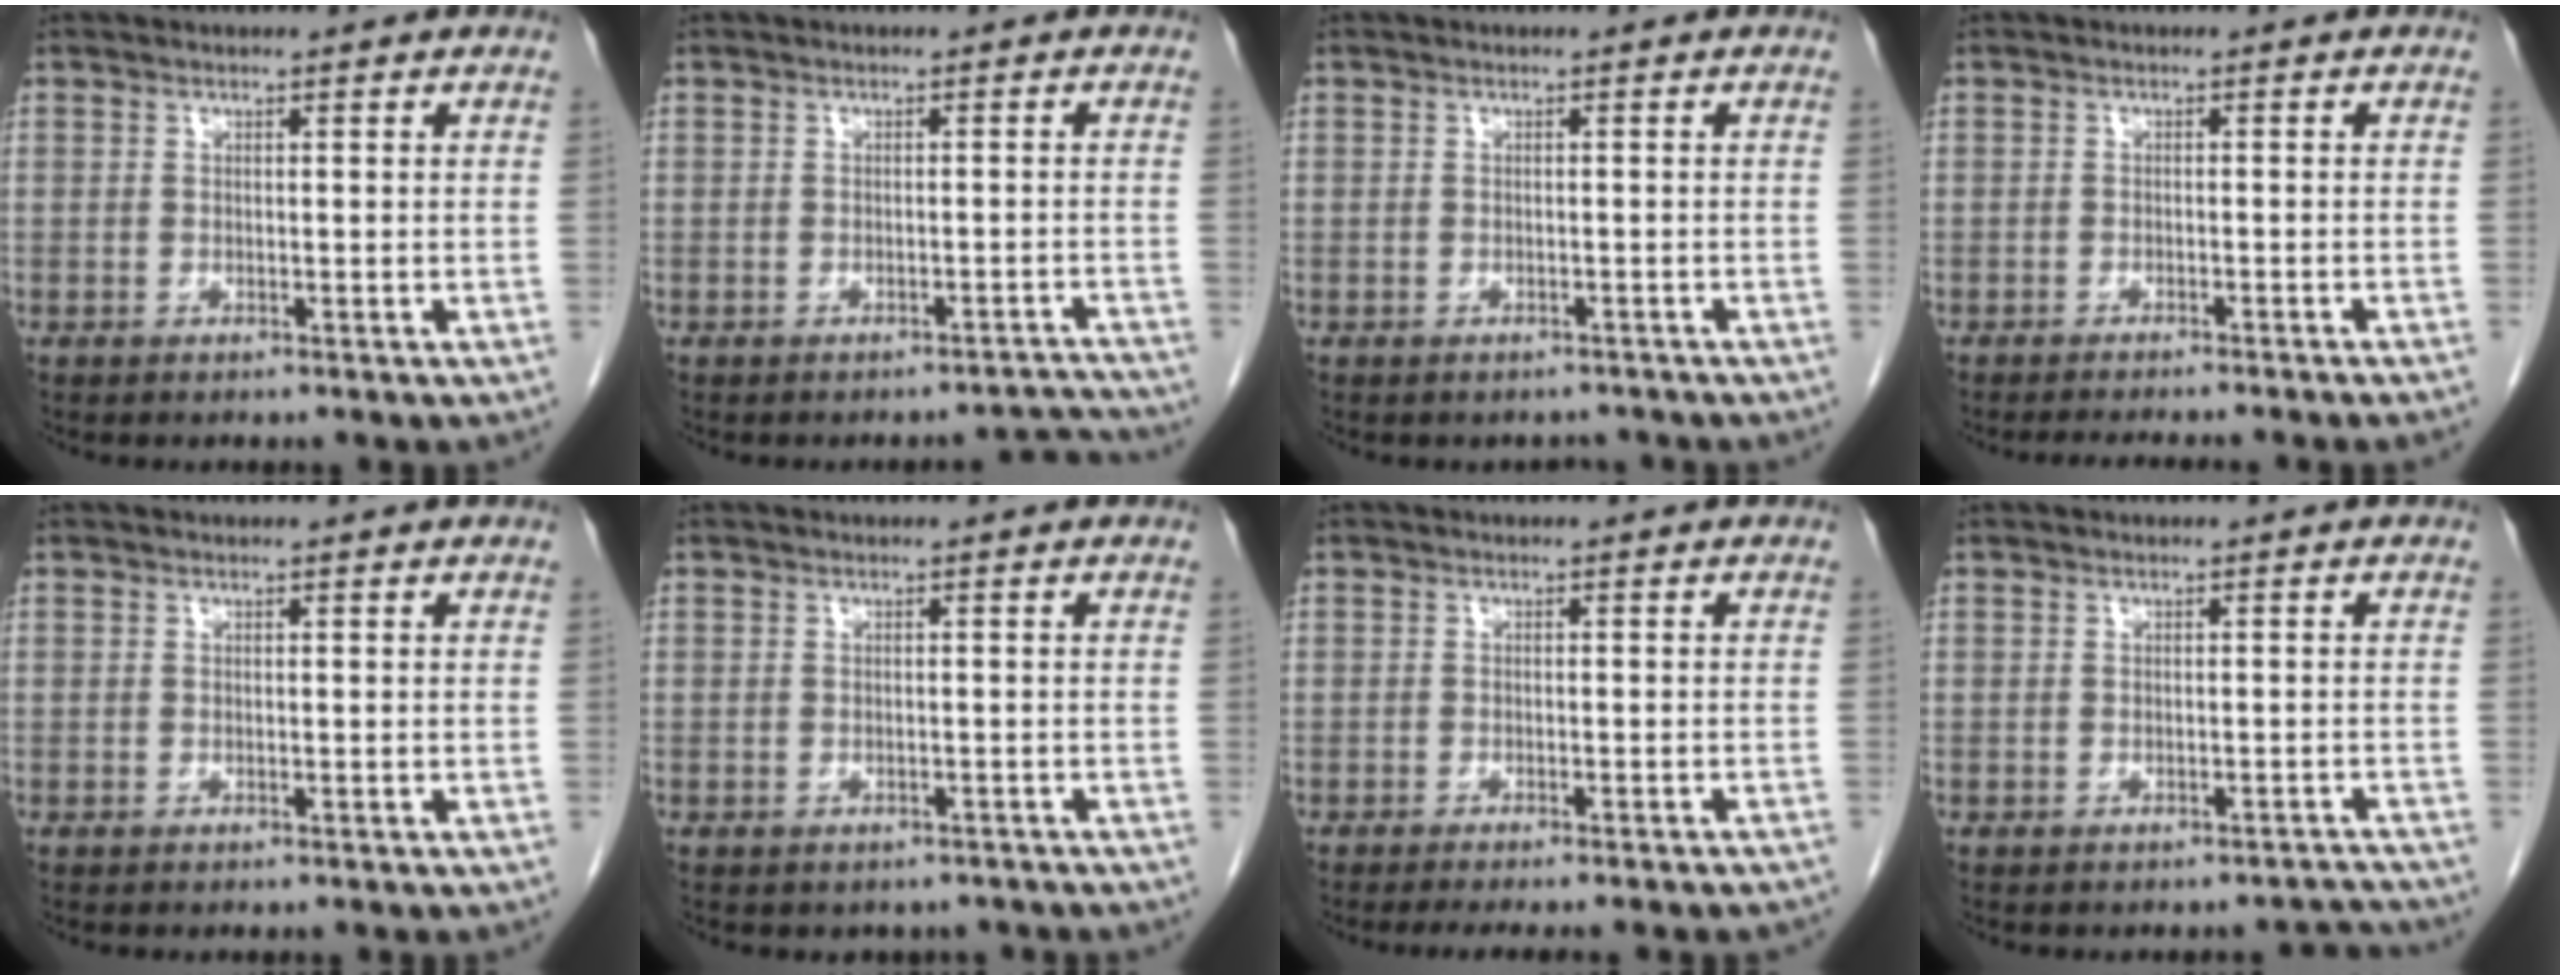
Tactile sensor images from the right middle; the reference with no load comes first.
{"total": 3.5, "force": [-3.5, 0.3, -0.5], "torque": [0.024, 0.013, -0.036]}
{"total": 1.8, "force": [-1.6, 0.8, -0.1], "torque": [-0.002, 0.000, -0.023]}
{"total": 7.9, "force": [-7.1, -0.2, 3.5], "torque": [-0.027, -0.012, -0.090]}
{"total": 0.0}
{"total": 3.1, "force": [-2.6, 1.7, 0.3], "torque": [-0.005, 0.008, -0.031]}
{"total": 11.8, "force": [-10.8, 1.5, 4.7], "torque": [-0.050, -0.008, -0.120]}
{"total": 2.1, "force": [-2.0, 0.6, -0.1], "torque": [0.013, 0.006, -0.020]}